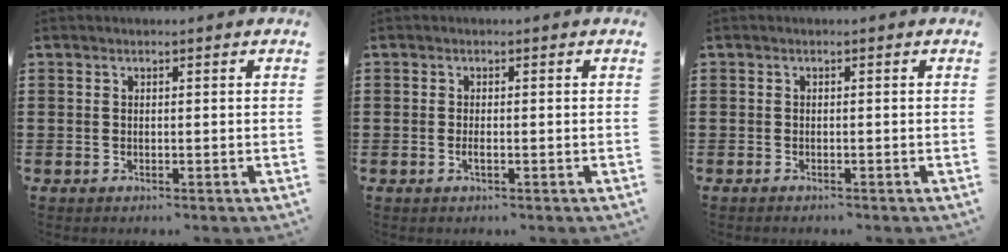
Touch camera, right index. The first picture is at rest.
{"total": 1.0, "force": [-0.4, 0.2, 0.9], "torque": [-0.016, -0.003, -0.005]}
{"total": 0.5, "force": [-0.5, 0.0, 0.1], "torque": [-0.002, -0.003, -0.010]}